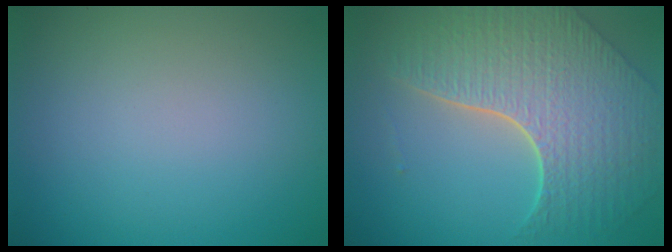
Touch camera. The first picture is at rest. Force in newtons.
{"total": 8.6, "press": 6.2, "slide": 6.0}